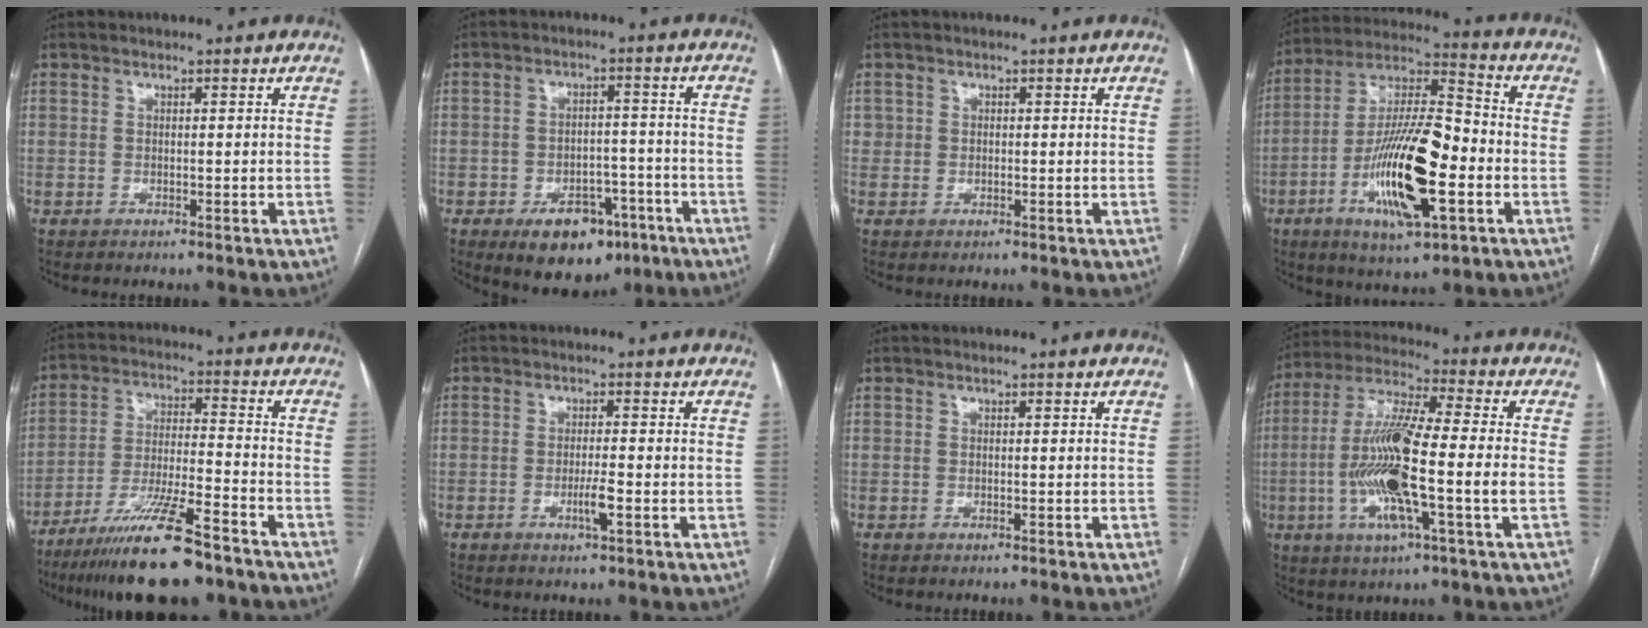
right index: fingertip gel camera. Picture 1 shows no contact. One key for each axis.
{"total": 10.1, "fx": -5.8, "fy": 6.1, "fz": 5.6, "tx": -0.071, "ty": 0.011, "tz": -0.078}
{"total": 1.3, "fx": 0.3, "fy": 1.3, "fz": 0.1, "tx": 0.011, "ty": 0.004, "tz": 0.001}
{"total": 18.7, "fx": -5.3, "fy": 4.4, "fz": 17.4, "tx": -0.336, "ty": -0.002, "tz": -0.089}
{"total": 15.0, "fx": -11.0, "fy": 1.6, "fz": 10.0, "tx": -0.192, "ty": -0.031, "tz": -0.192}
{"total": 2.9, "fx": -1.0, "fy": 0.2, "fz": 2.7, "tx": -0.050, "ty": -0.003, "tz": -0.018}
{"total": 0.0}
{"total": 16.4, "fx": -3.0, "fy": 1.1, "fz": 16.1, "tx": -0.322, "ty": -0.005, "tz": -0.060}